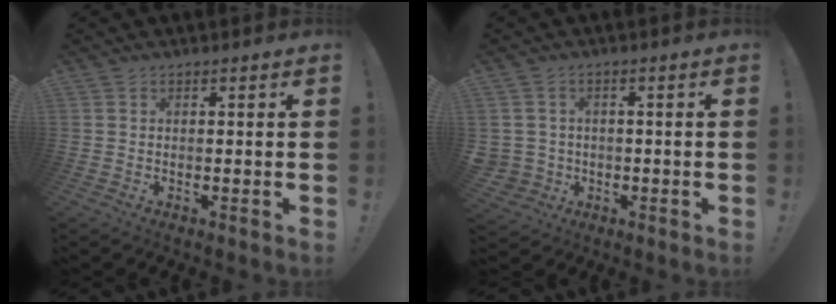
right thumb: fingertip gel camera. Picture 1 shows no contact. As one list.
[{"total": 3.8, "force": [0.0, 3.7, 1.0], "torque": [-0.027, 0.002, 0.004]}]